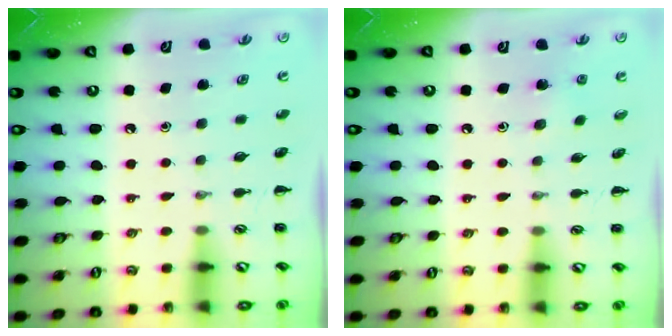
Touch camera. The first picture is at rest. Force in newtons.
{"total": 2.9, "press": 2.7, "slide": 1.0}